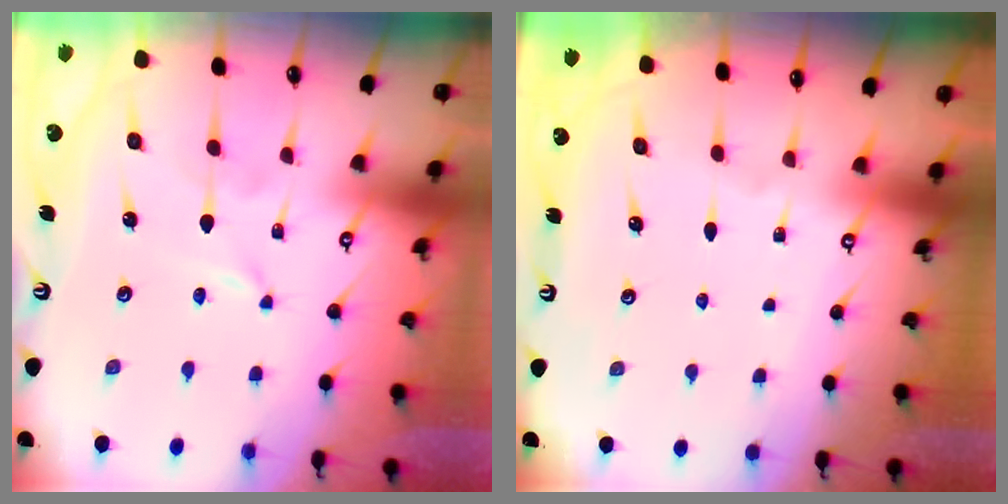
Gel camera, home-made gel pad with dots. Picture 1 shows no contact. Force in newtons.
{"total": 0.0}